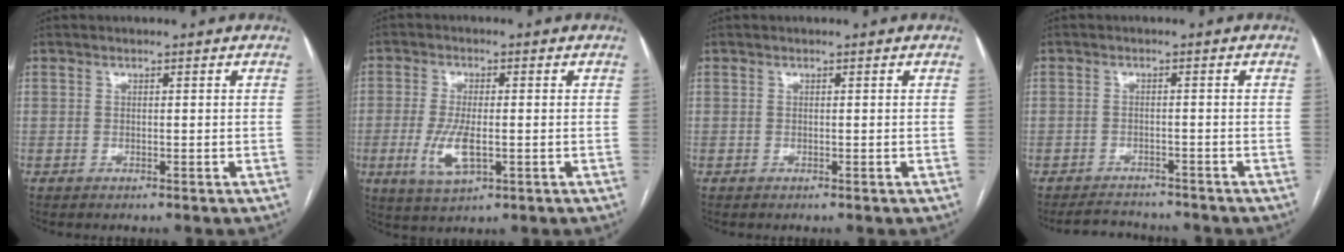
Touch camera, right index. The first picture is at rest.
{"total": 6.7, "force": [-1.5, 2.4, 6.1], "torque": [-0.134, -0.011, -0.023]}
{"total": 0.0}
{"total": 4.7, "force": [-4.4, 1.5, 0.2], "torque": [-0.002, -0.002, -0.069]}